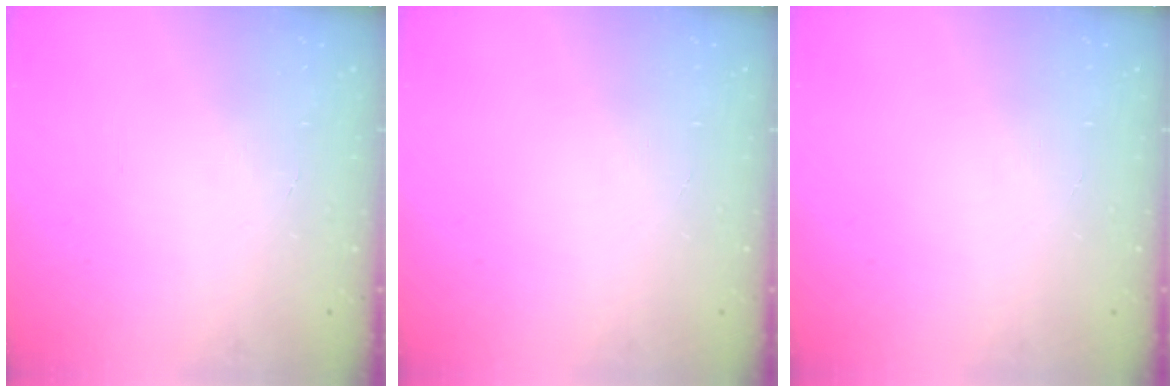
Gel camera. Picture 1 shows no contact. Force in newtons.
{"total": 0.0}
{"total": 0.0}